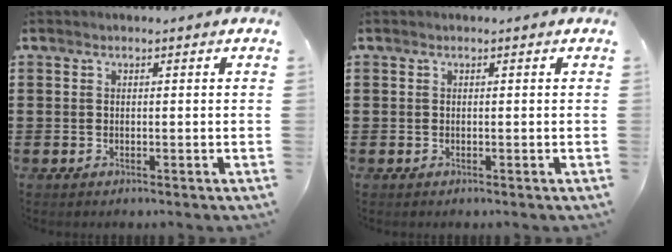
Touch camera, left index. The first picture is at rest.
{"total": 0.0}